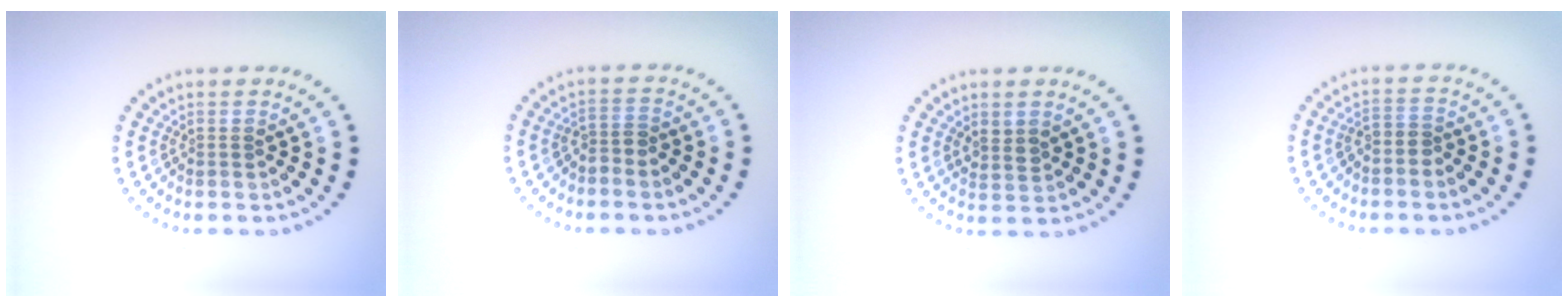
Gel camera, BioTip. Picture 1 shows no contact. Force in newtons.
{"total": 1.5, "press": 1.2, "slide": 0.9}
{"total": 1.5, "press": 1.3, "slide": 0.8}
{"total": 1.4, "press": 1.0, "slide": 0.9}